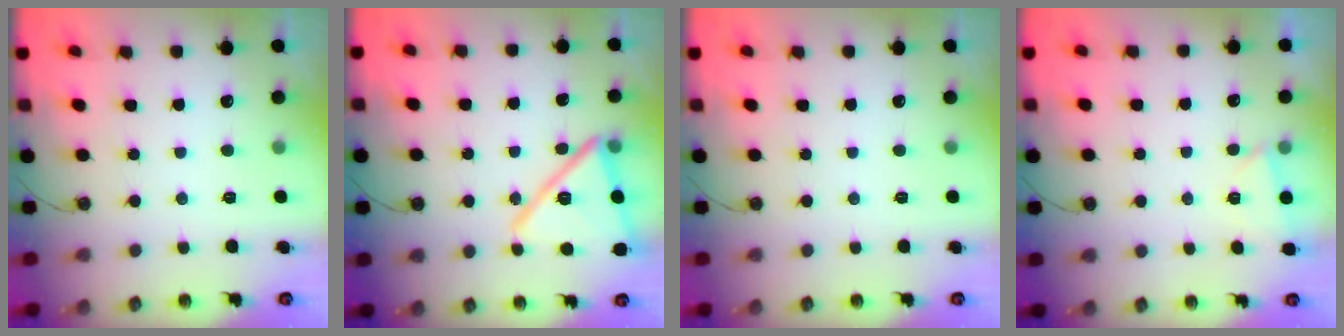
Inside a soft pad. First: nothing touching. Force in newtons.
{"total": 18.0, "press": 18.0, "slide": 1.1}
{"total": 0.0}
{"total": 1.9, "press": 1.8, "slide": 0.6}